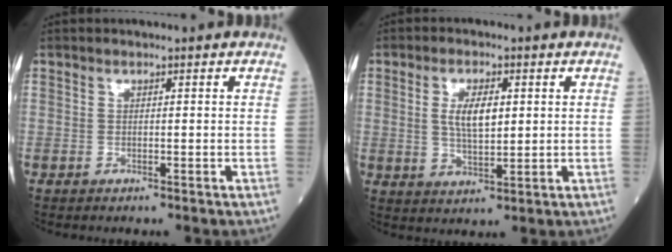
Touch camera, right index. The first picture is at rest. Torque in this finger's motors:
{"motor_torque": [0.81, 0.12, 0.33, 0.06]}